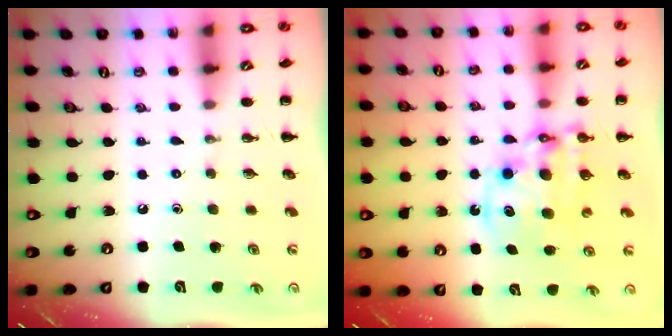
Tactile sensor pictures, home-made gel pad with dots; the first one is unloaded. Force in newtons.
{"total": 11.6, "press": 11.2, "slide": 2.8}